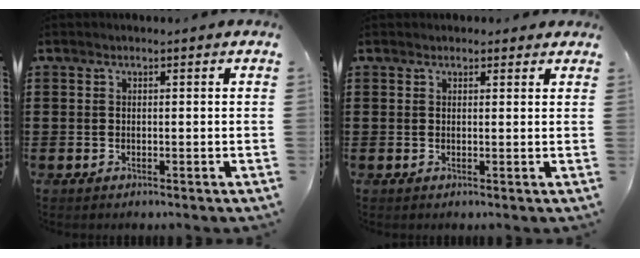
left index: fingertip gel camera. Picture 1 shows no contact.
{"total": 1.2, "force": [1.0, 0.5, 0.2], "torque": [0.003, 0.002, 0.018]}